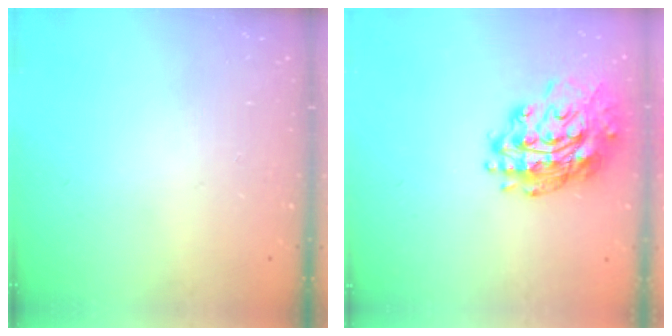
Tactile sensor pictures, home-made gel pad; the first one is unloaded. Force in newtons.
{"total": 20.0, "press": 19.9, "slide": 2.0}